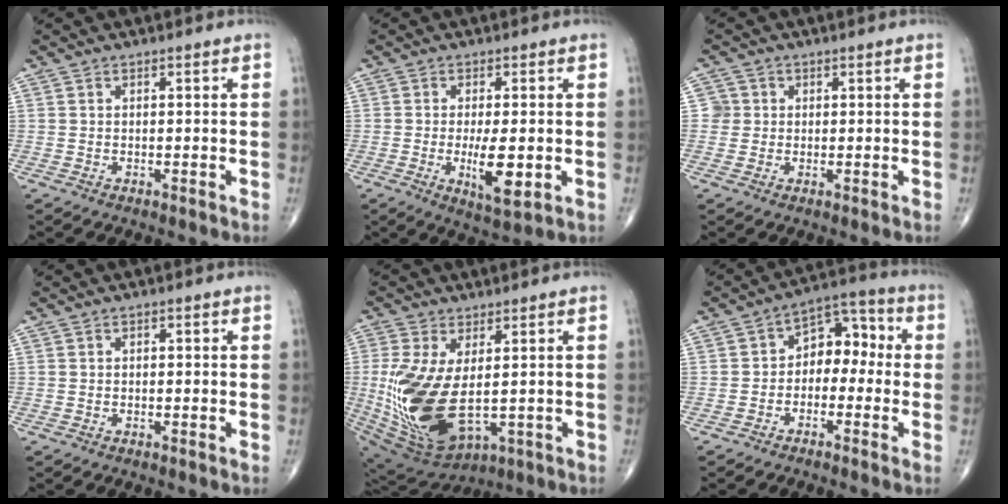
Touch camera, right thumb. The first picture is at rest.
{"total": 7.7, "force": [-1.4, 2.3, 7.2], "torque": [-0.122, -0.017, -0.018]}
{"total": 2.4, "force": [0.2, 2.4, 0.0], "torque": [0.020, 0.006, -0.001]}
{"total": 0.6, "force": [-0.1, 0.3, 0.4], "torque": [-0.004, 0.003, -0.003]}
{"total": 17.8, "force": [-0.6, 9.3, 15.2], "torque": [-0.316, -0.021, 0.018]}
{"total": 8.5, "force": [-0.9, 5.9, 6.0], "torque": [-0.052, 0.046, -0.033]}